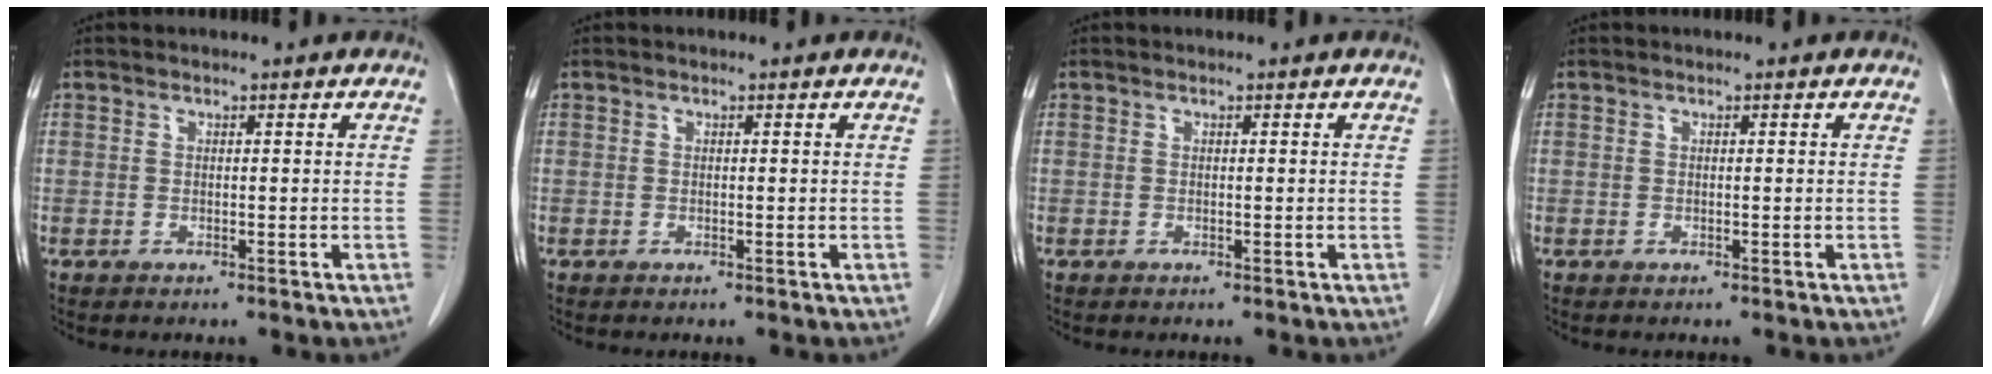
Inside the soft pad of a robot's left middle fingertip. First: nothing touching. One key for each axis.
{"total": 0.0}
{"total": 0.0}
{"total": 0.0}